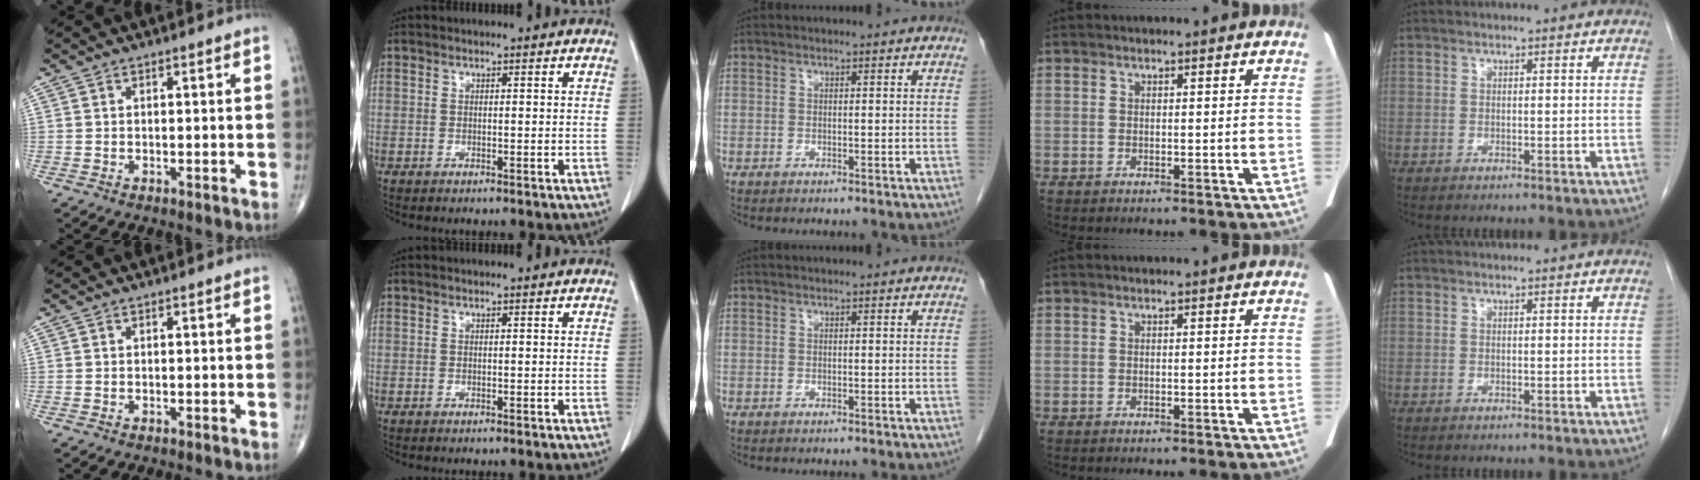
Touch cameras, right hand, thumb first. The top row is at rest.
{}